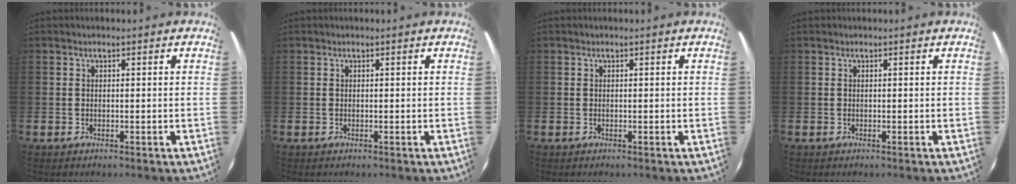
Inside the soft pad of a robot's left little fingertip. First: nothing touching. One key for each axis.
{"total": 0.0}
{"total": 0.0}
{"total": 0.0}